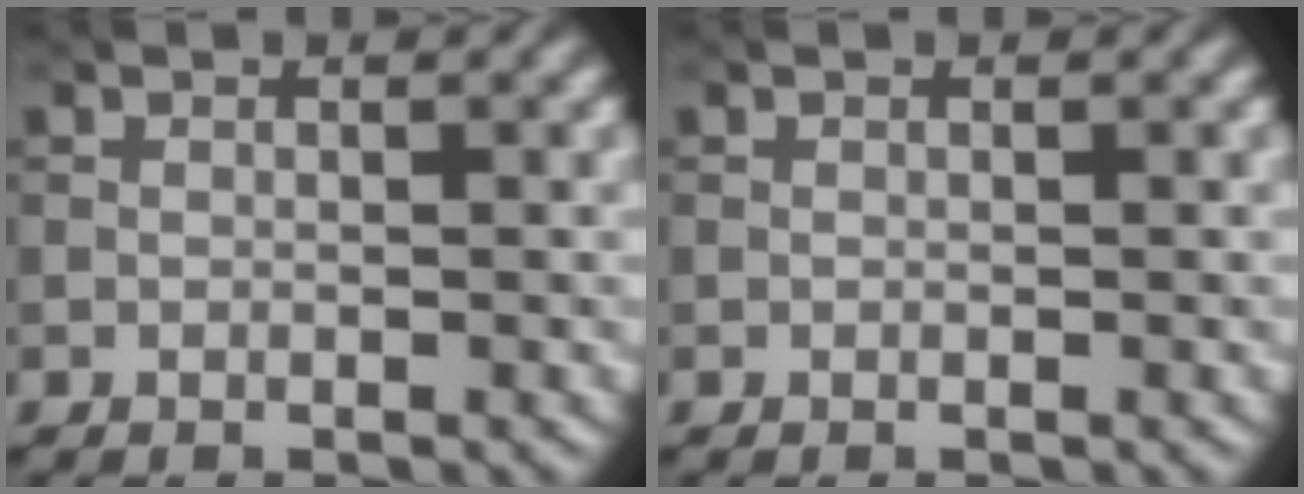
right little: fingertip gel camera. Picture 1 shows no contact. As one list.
[{"total": 0.0}]